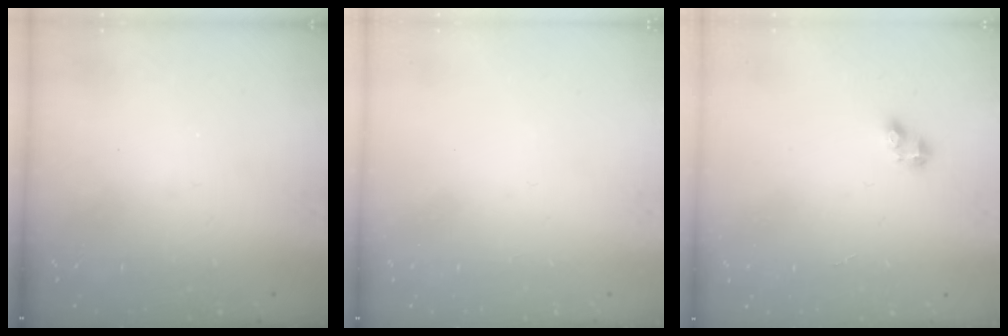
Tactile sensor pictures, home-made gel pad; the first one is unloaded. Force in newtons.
{"total": 0.0}
{"total": 2.5, "press": 2.5, "slide": 0.3}